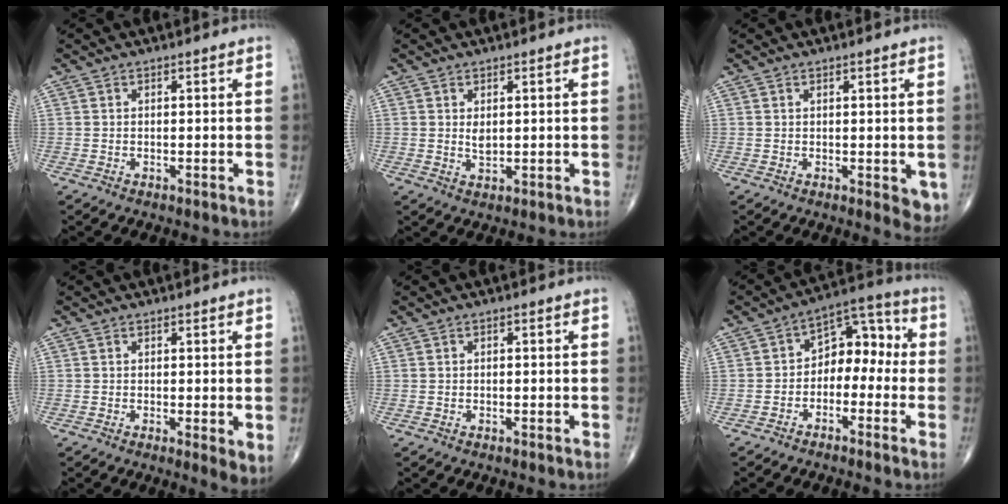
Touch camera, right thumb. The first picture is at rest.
{"total": 2.0, "force": [0.5, 1.1, 1.6], "torque": [-0.024, -0.007, 0.011]}
{"total": 3.8, "force": [-0.1, 1.7, 3.4], "torque": [-0.029, -0.008, 0.001]}
{"total": 3.3, "force": [0.0, 0.9, 3.1], "torque": [-0.048, -0.013, -0.001]}
{"total": 0.0}
{"total": 9.4, "force": [-1.6, 6.4, 6.7], "torque": [-0.060, 0.050, -0.042]}